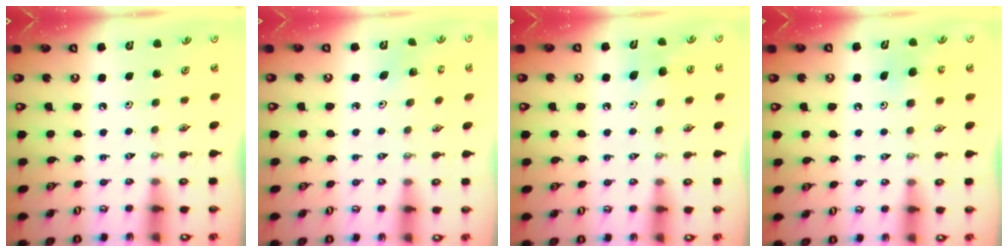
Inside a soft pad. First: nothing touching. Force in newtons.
{"total": 2.8, "press": 2.8, "slide": 0.2}
{"total": 7.5, "press": 7.4, "slide": 1.0}
{"total": 4.8, "press": 4.8, "slide": 0.5}